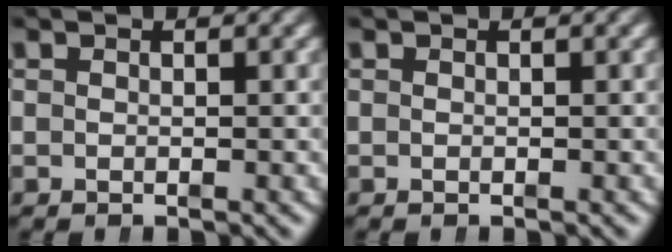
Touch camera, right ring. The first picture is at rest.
{"total": 0.0}